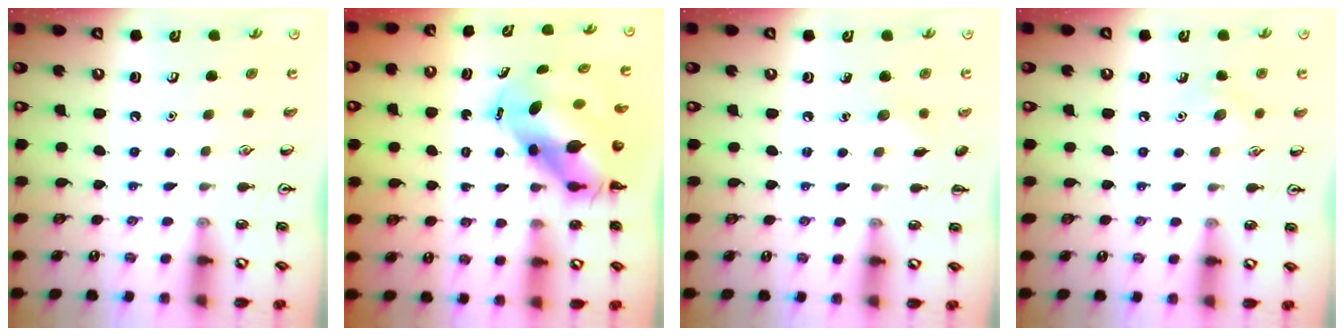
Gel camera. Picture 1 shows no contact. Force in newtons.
{"total": 9.5, "press": 9.1, "slide": 2.8}
{"total": 4.9, "press": 4.7, "slide": 1.3}
{"total": 6.5, "press": 6.2, "slide": 1.8}